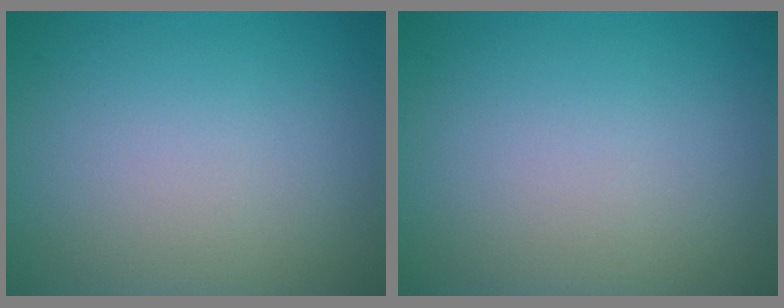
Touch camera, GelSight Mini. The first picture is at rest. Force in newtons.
{"total": 0.0}